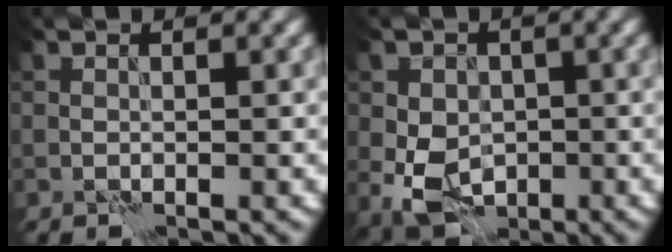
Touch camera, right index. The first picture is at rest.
{"total": 5.8, "force": [-0.7, 4.5, 3.6], "torque": [-0.071, -0.005, -0.018]}